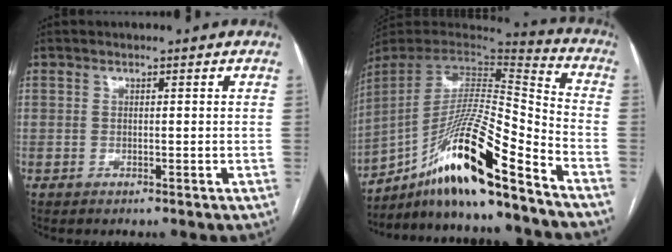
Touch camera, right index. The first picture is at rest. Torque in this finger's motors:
{"motor_torque": [1.52, -0.62, 1.05, 0.21]}